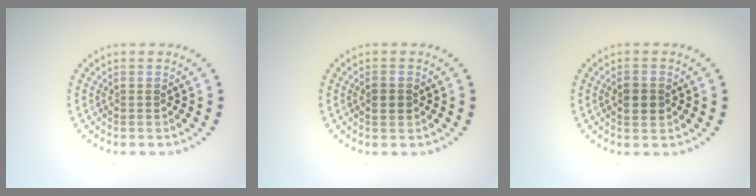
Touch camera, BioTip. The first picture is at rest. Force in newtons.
{"total": 1.7, "press": 1.7, "slide": 0.1}
{"total": 1.8, "press": 1.8, "slide": 0.1}